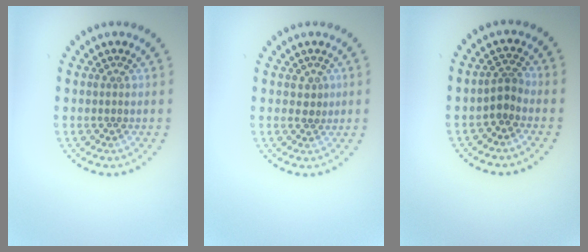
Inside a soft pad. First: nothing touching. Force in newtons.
{"total": 0.9, "press": 0.8, "slide": 0.5}
{"total": 1.6, "press": 1.2, "slide": 1.0}